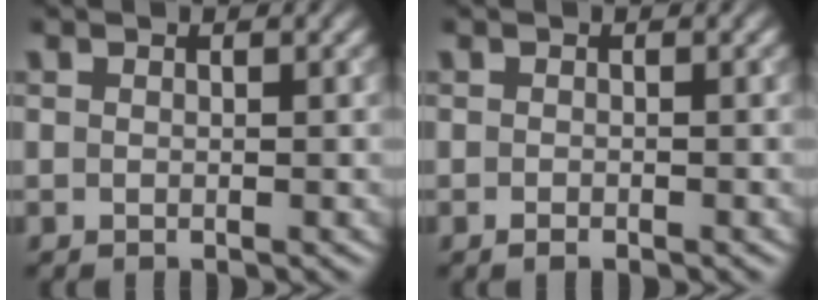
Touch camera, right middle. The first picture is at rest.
{"total": 0.6, "force": [-0.4, 0.2, 0.4], "torque": [-0.006, -0.002, -0.006]}